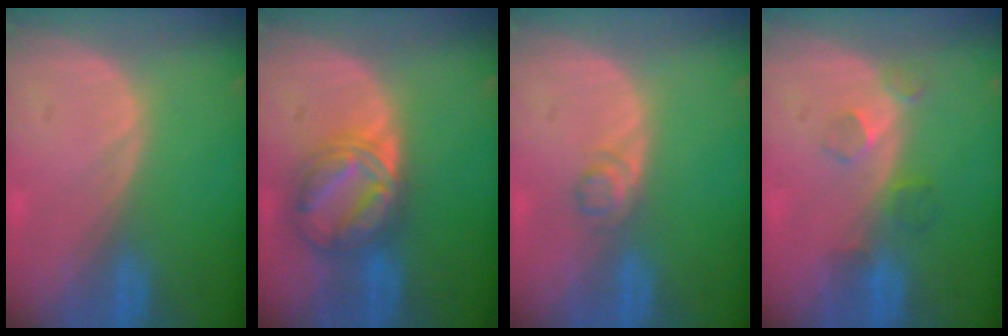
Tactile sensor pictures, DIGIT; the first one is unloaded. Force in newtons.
{"total": 7.6, "press": 7.6, "slide": 0.6}
{"total": 1.9, "press": 1.8, "slide": 0.2}
{"total": 3.6, "press": 3.2, "slide": 1.7}